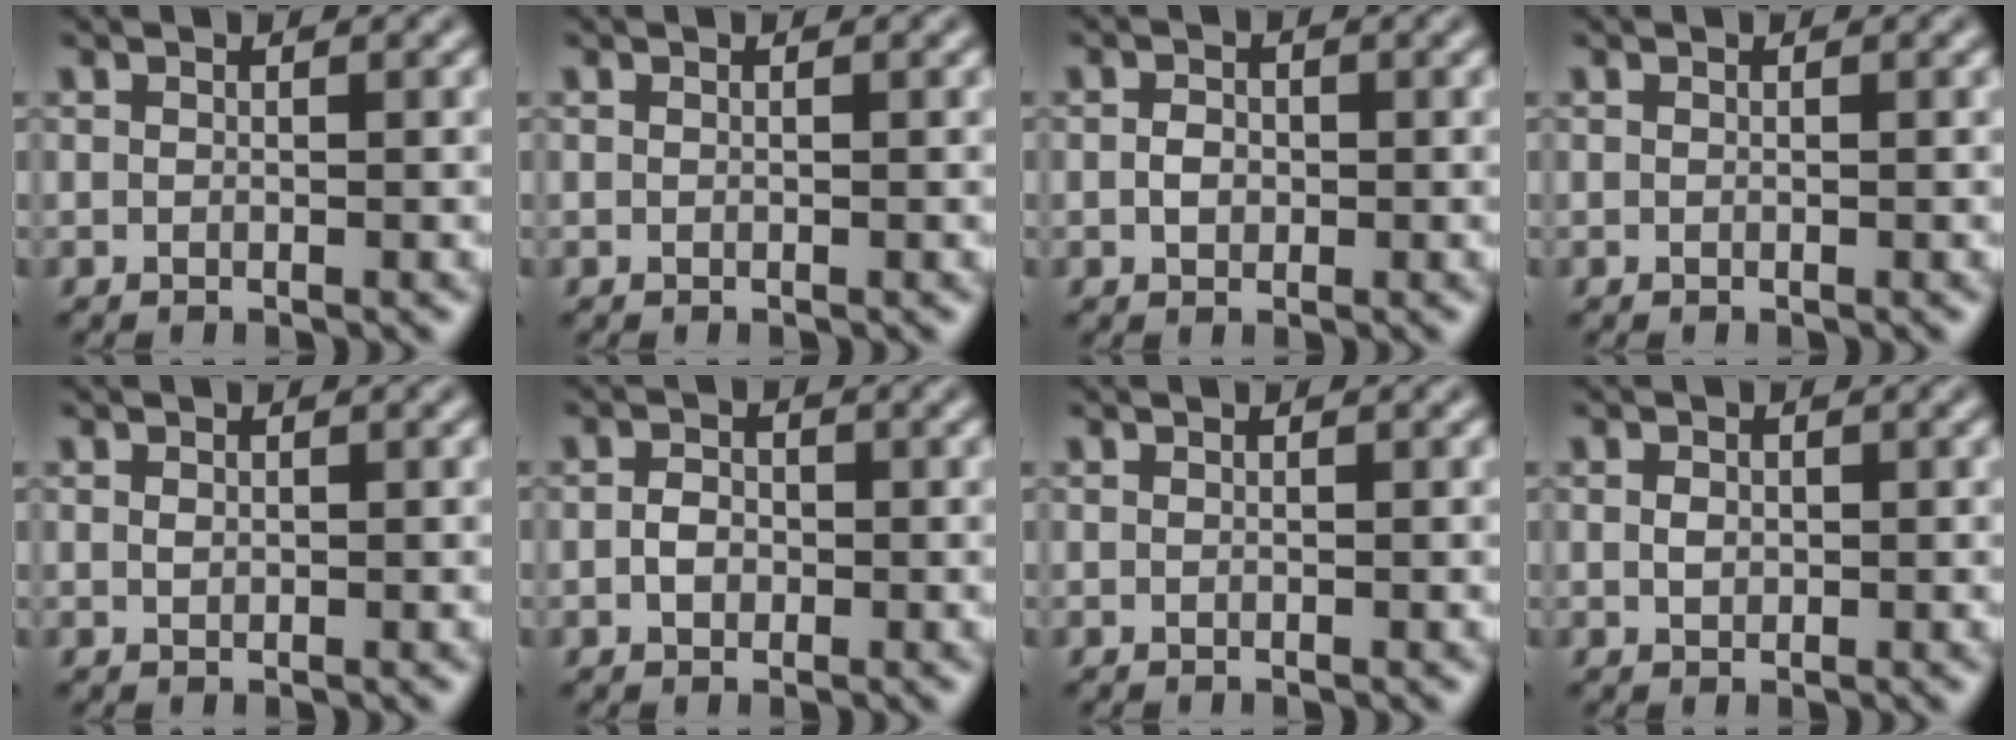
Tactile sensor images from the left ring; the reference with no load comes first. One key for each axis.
{"total": 0.0}
{"total": 1.5, "fx": -0.2, "fy": 1.2, "fz": 0.9, "tx": -0.017, "ty": 0.000, "tz": -0.007}
{"total": 0.0}
{"total": 0.6, "fx": 0.1, "fy": 0.4, "fz": 0.3, "tx": -0.006, "ty": 0.001, "tz": 0.003}
{"total": 1.8, "fx": -0.4, "fy": 1.4, "fz": 1.0, "tx": -0.019, "ty": 0.002, "tz": -0.011}
{"total": 0.0}
{"total": 1.0, "fx": 0.1, "fy": 0.8, "fz": 0.6, "tx": -0.012, "ty": -0.002, "tz": 0.000}